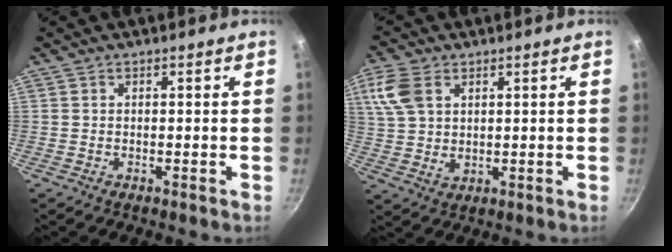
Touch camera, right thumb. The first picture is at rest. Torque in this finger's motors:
{"motor_torque": [-0.95, 0.98, -0.02, 0.04, 0.05]}